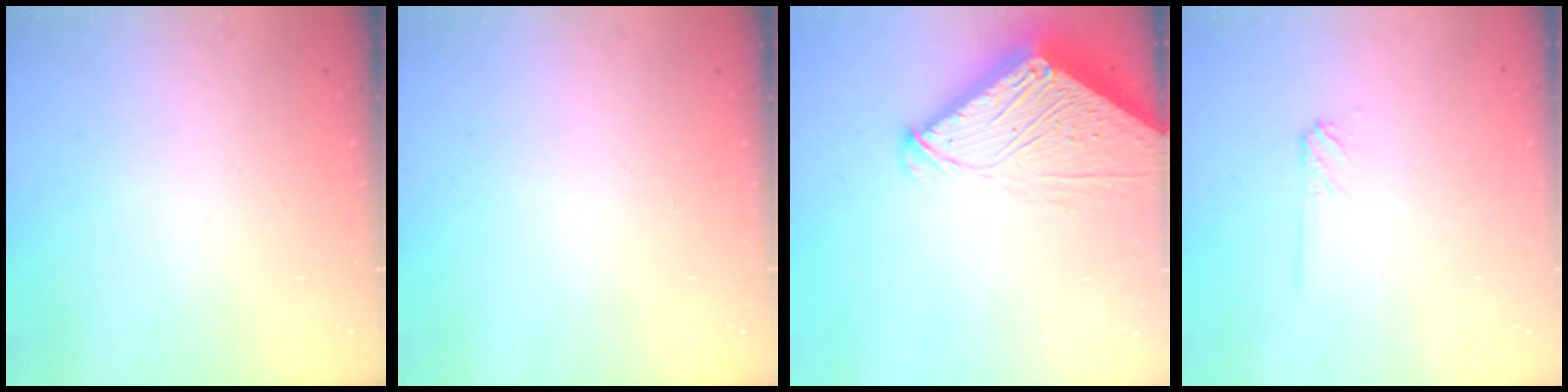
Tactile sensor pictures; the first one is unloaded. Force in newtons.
{"total": 0.0}
{"total": 7.1, "press": 7.1, "slide": 0.8}
{"total": 4.3, "press": 4.2, "slide": 0.8}